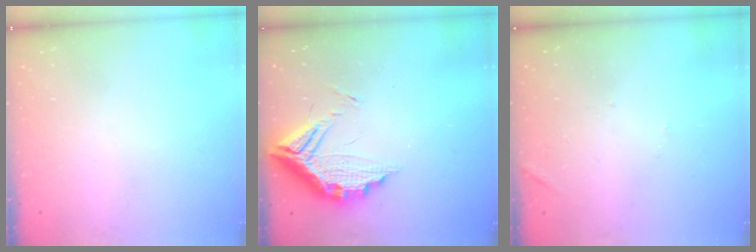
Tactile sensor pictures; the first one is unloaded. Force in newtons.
{"total": 13.4, "press": 13.4, "slide": 1.3}
{"total": 5.7, "press": 5.7, "slide": 0.1}